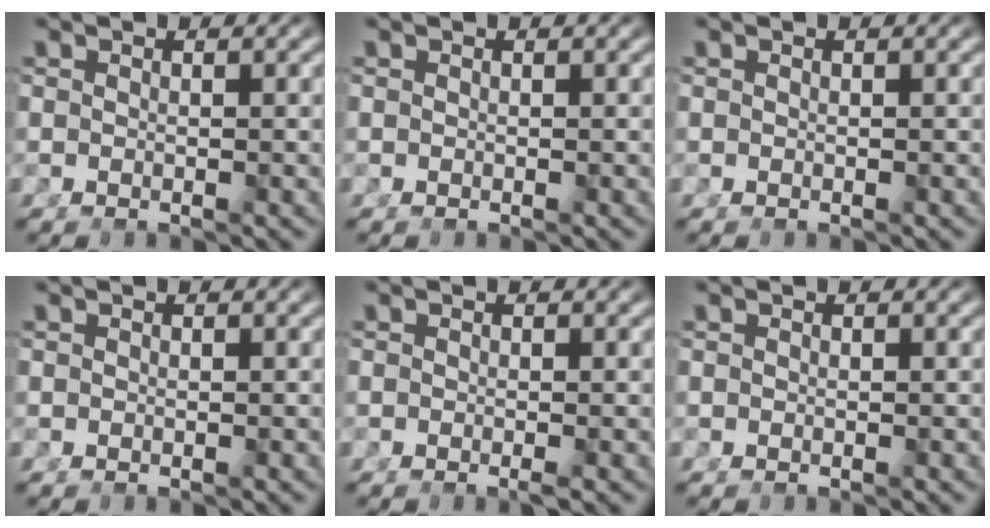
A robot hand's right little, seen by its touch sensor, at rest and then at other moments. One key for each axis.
{"total": 0.0}
{"total": 0.0}
{"total": 0.0}
{"total": 0.5, "fx": -0.4, "fy": 0.0, "fz": 0.4, "tx": -0.004, "ty": 0.001, "tz": -0.009}
{"total": 0.0}